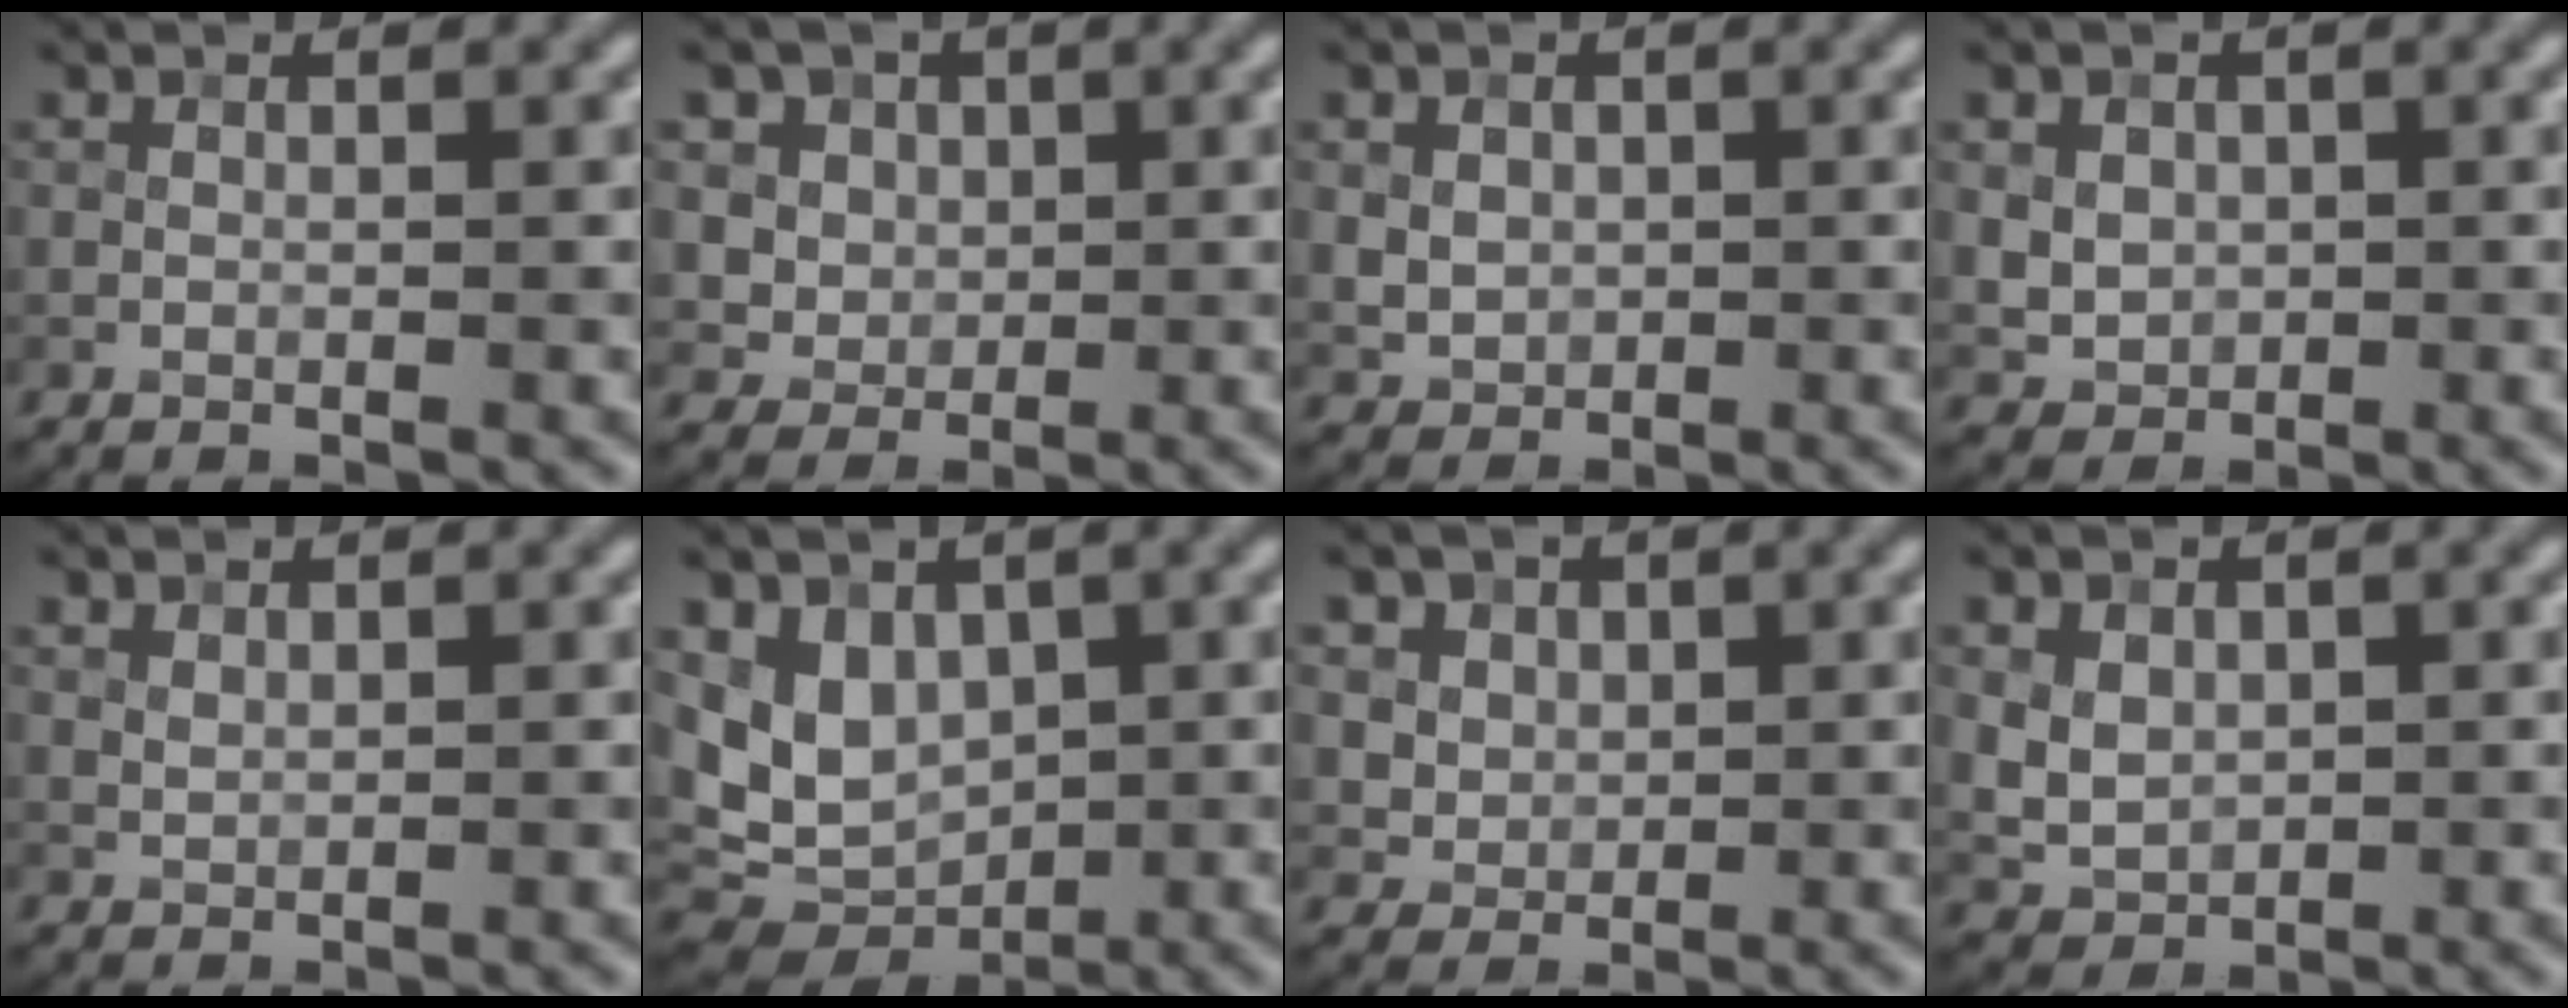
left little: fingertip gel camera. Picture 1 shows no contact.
{"total": 6.9, "force": [3.2, 5.4, 2.7], "torque": [-0.048, 0.004, 0.046]}
{"total": 2.2, "force": [0.3, 1.9, 1.0], "torque": [-0.021, -0.003, 0.009]}
{"total": 3.2, "force": [0.8, 2.6, 1.6], "torque": [-0.043, 0.007, 0.022]}
{"total": 0.9, "force": [0.7, 0.4, 0.4], "torque": [-0.014, 0.000, 0.018]}
{"total": 5.8, "force": [1.1, 4.4, 3.6], "torque": [-0.068, -0.013, 0.020]}
{"total": 5.6, "force": [2.9, 4.3, 2.1], "torque": [-0.050, -0.003, 0.053]}
{"total": 3.1, "force": [0.4, 2.5, 1.8], "torque": [-0.040, -0.005, 0.014]}